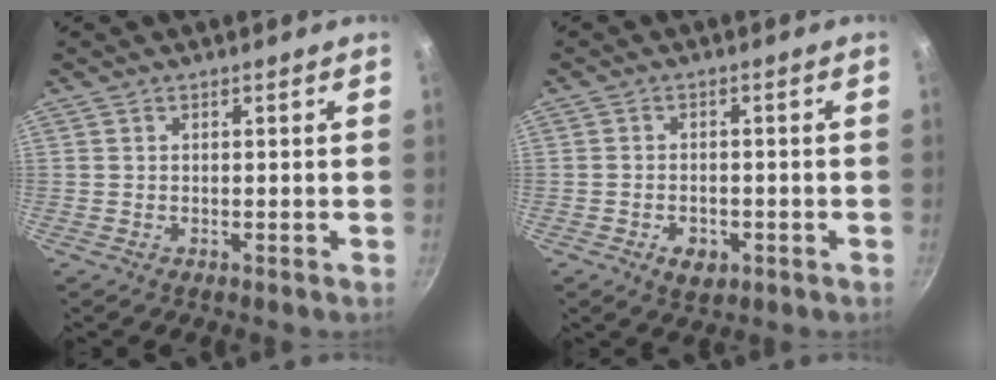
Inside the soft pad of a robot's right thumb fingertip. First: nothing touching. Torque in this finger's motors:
{"motor_torque": [-0.24, 0.19, 0.35, -0.06, 0.00]}